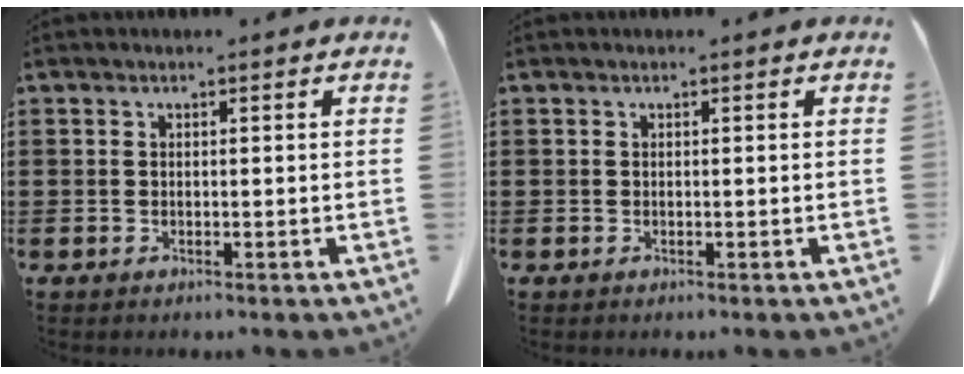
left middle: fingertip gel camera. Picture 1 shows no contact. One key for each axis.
{"total": 0.0}